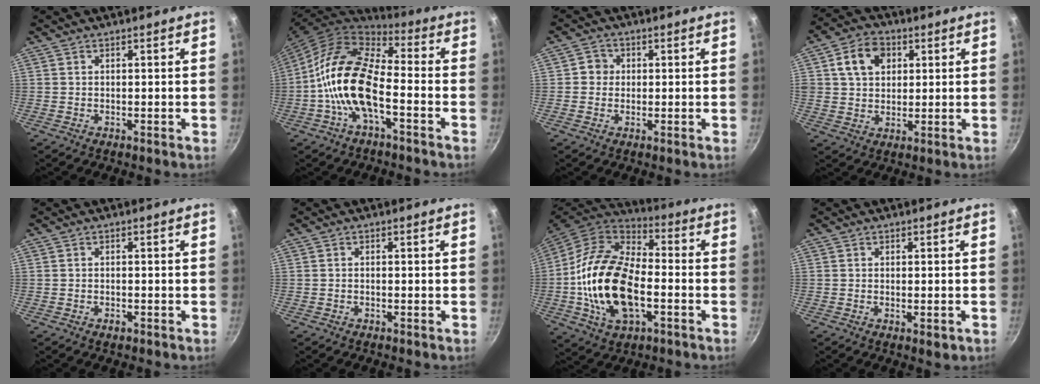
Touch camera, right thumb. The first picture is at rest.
{"total": 16.2, "force": [-4.1, 7.7, 13.7], "torque": [-0.248, 0.042, -0.095]}
{"total": 3.0, "force": [0.1, 2.9, 0.8], "torque": [0.009, 0.004, -0.005]}
{"total": 8.9, "force": [2.8, 6.9, 4.9], "torque": [-0.063, 0.006, 0.041]}
{"total": 1.2, "force": [-0.7, 0.6, 0.7], "torque": [-0.016, 0.003, -0.013]}
{"total": 0.5, "force": [-0.3, 0.2, 0.3], "torque": [-0.007, 0.005, -0.007]}
{"total": 21.3, "force": [-3.8, 12.2, 17.1], "torque": [-0.317, 0.027, -0.077]}
{"total": 2.3, "force": [-0.8, 0.8, 2.0], "torque": [-0.035, -0.005, -0.013]}